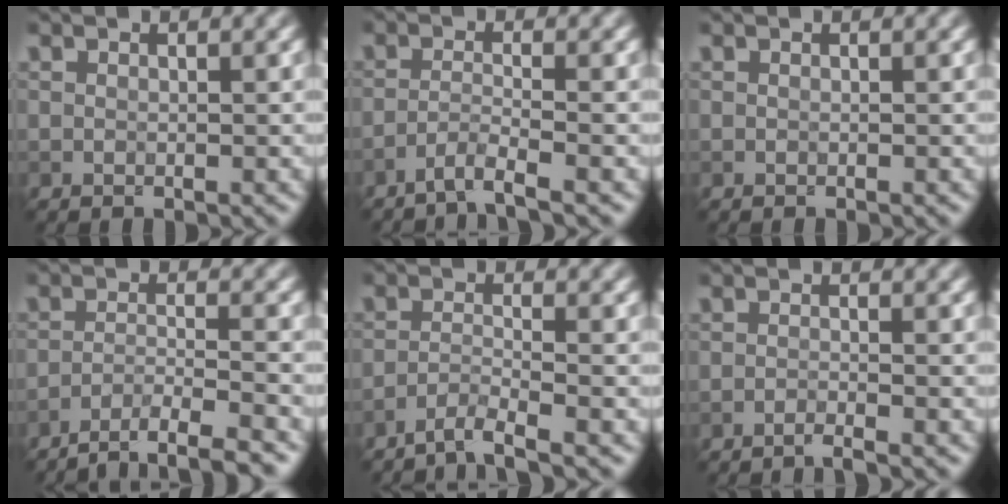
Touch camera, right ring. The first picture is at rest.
{"total": 2.1, "force": [-1.6, 0.0, 1.3], "torque": [-0.021, 0.001, -0.043]}
{"total": 0.0}
{"total": 4.8, "force": [-3.9, 0.8, 2.6], "torque": [-0.043, 0.001, -0.069]}
{"total": 2.4, "force": [-2.0, 0.1, 1.3], "torque": [-0.022, 0.001, -0.051]}
{"total": 1.2, "force": [-1.0, 0.1, 0.7], "torque": [-0.006, -0.002, -0.026]}